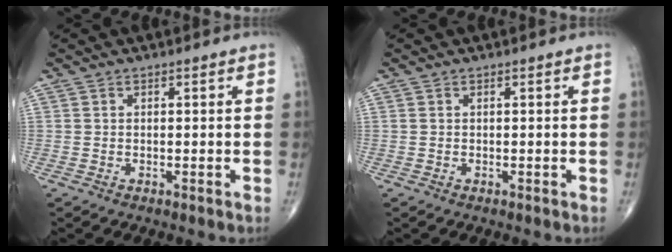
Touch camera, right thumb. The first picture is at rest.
{"total": 0.0}